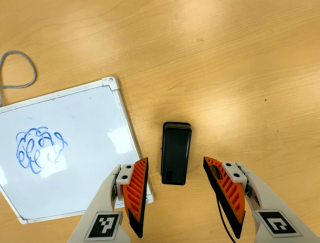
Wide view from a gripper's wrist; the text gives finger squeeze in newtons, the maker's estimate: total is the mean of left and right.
{"total": 0.0}